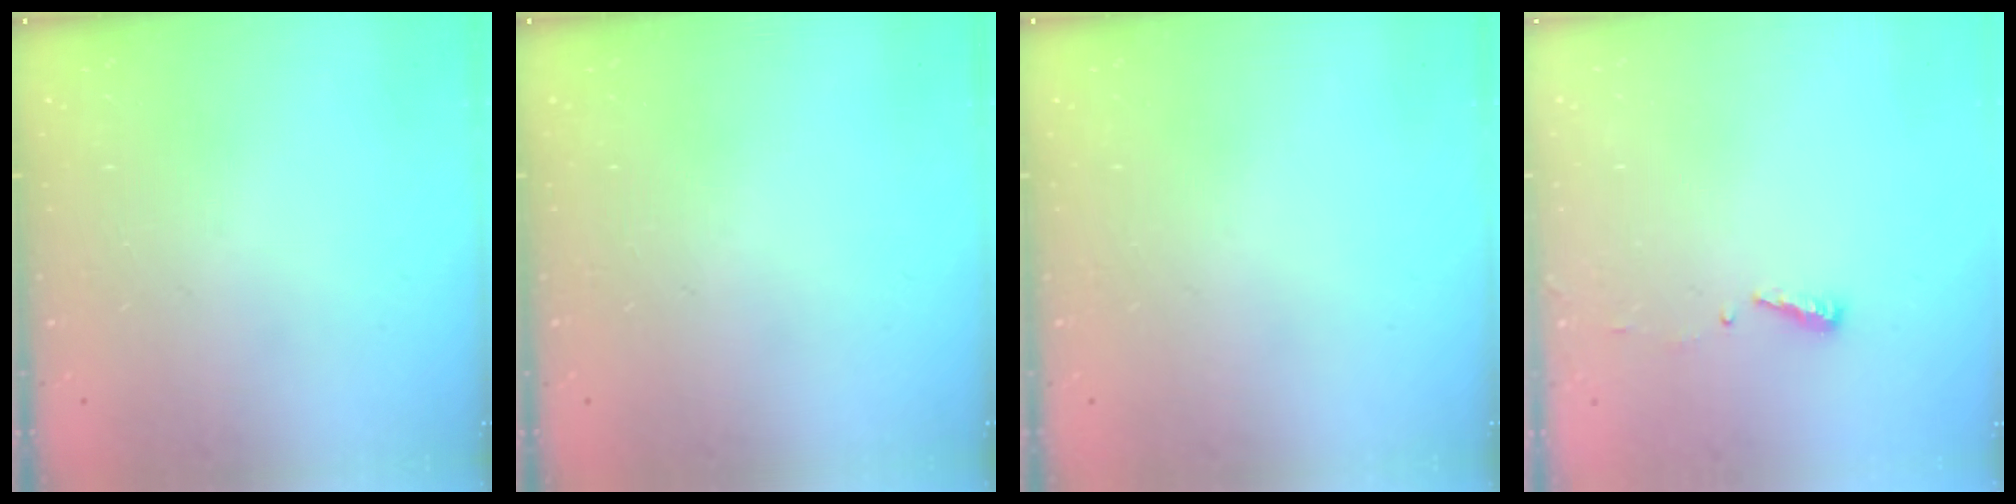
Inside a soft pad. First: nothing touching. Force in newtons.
{"total": 0.0}
{"total": 0.0}
{"total": 3.9, "press": 3.9, "slide": 0.4}